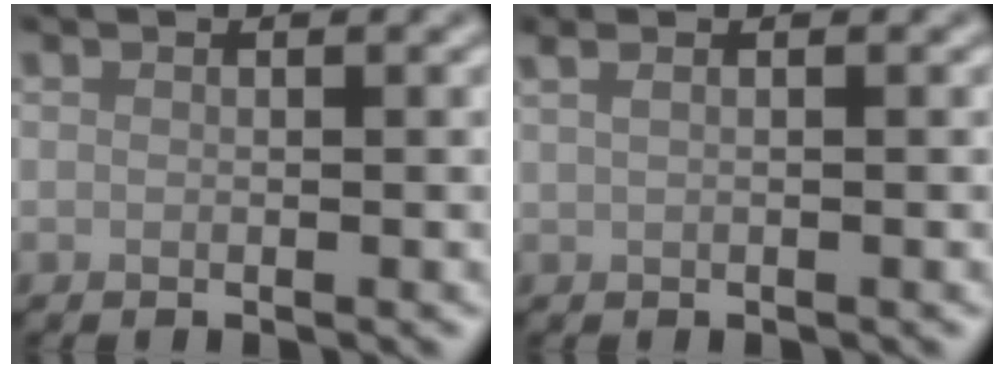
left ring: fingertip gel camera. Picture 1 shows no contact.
{"total": 1.6, "force": [0.9, 0.7, 1.2], "torque": [-0.022, -0.002, 0.008]}